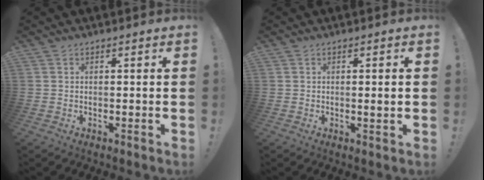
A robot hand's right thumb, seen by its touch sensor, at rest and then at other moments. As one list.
[{"total": 2.3, "force": [0.2, 0.1, 2.2], "torque": [-0.036, -0.003, 0.002]}]